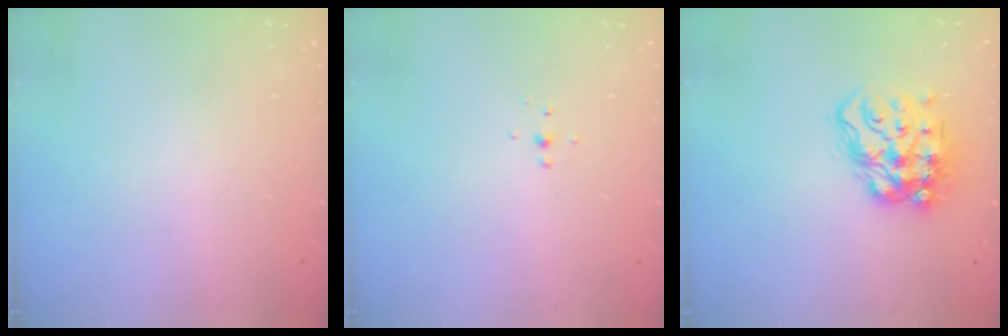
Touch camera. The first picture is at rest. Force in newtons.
{"total": 4.2, "press": 4.2, "slide": 0.7}
{"total": 16.4, "press": 16.3, "slide": 1.6}